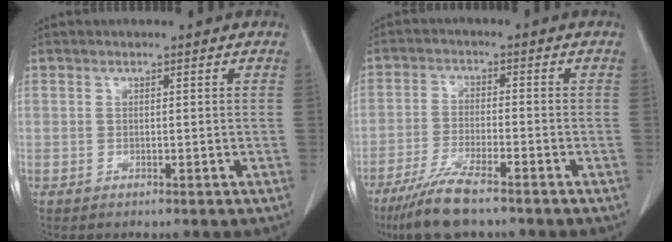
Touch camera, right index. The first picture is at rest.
{"total": 8.3, "force": [-6.2, 1.0, 5.4], "torque": [-0.101, -0.022, -0.108]}